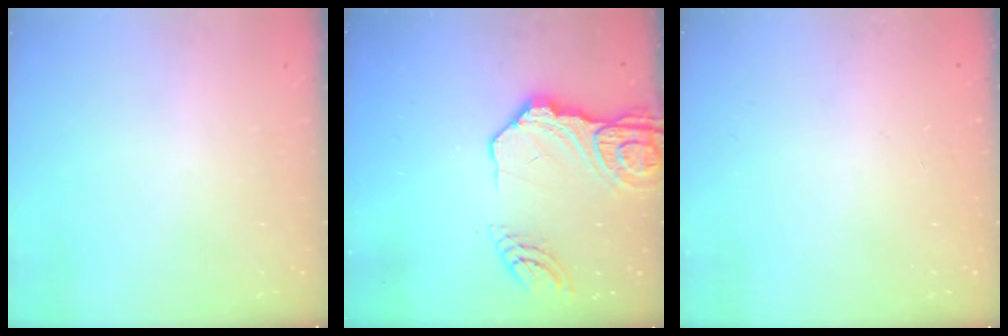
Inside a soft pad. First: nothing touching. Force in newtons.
{"total": 15.9, "press": 15.7, "slide": 1.8}
{"total": 0.0}